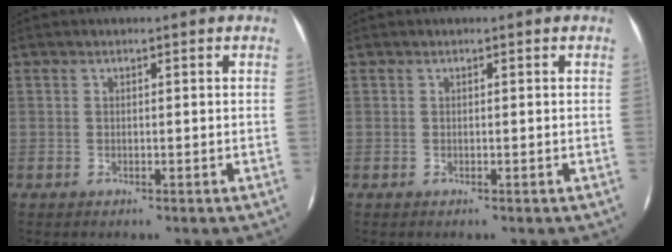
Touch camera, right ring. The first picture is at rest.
{"total": 0.0}